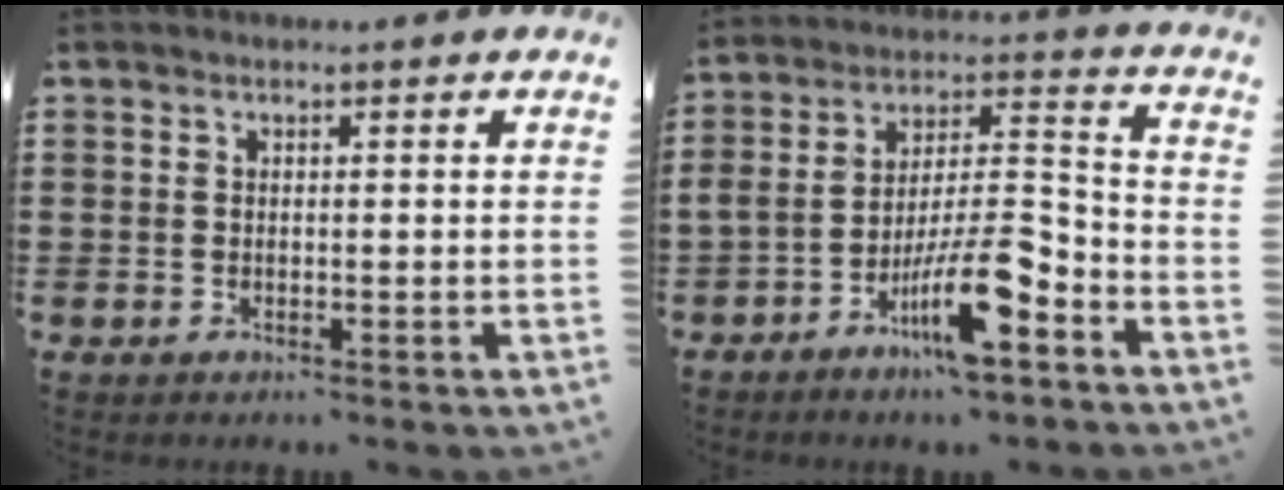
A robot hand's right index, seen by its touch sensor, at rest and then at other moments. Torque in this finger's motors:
{"motor_torque": [2.14, 0.00, 0.80, 0.21]}